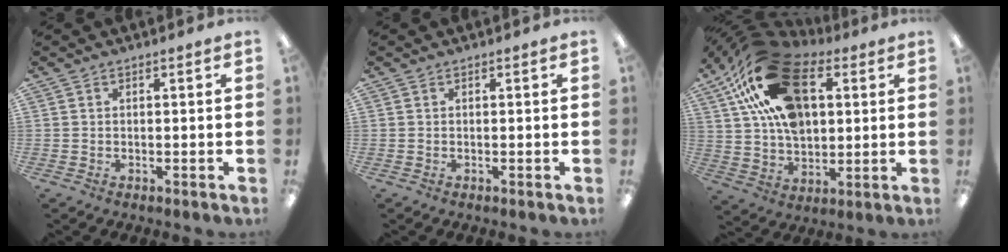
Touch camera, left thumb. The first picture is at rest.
{"total": 0.0}
{"total": 25.4, "force": [10.3, 14.8, 17.8], "torque": [-0.322, -0.020, 0.184]}